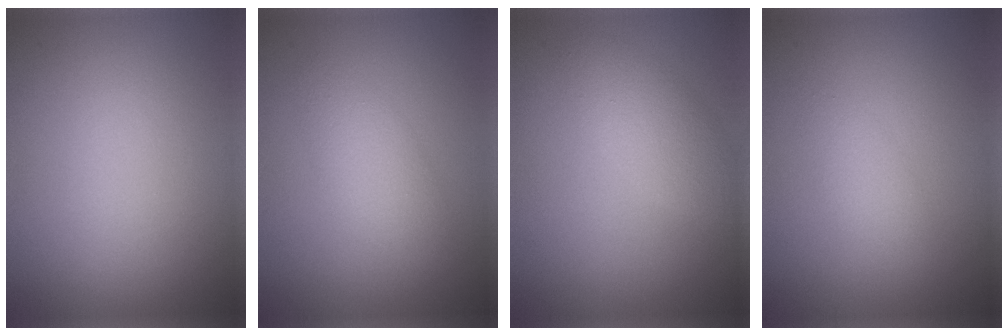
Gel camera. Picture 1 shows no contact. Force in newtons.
{"total": 2.3, "press": 2.3, "slide": 0.1}
{"total": 2.7, "press": 2.7, "slide": 0.1}
{"total": 1.5, "press": 1.5, "slide": 0.1}